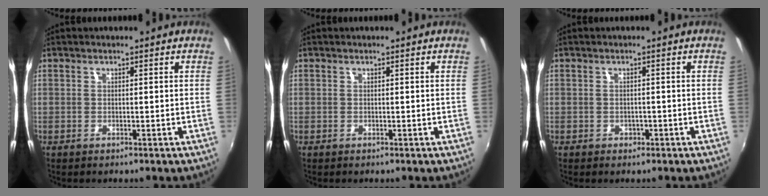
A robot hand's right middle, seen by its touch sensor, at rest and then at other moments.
{"total": 0.0}
{"total": 1.2, "force": [-0.7, 1.0, 0.3], "torque": [-0.006, 0.000, -0.005]}